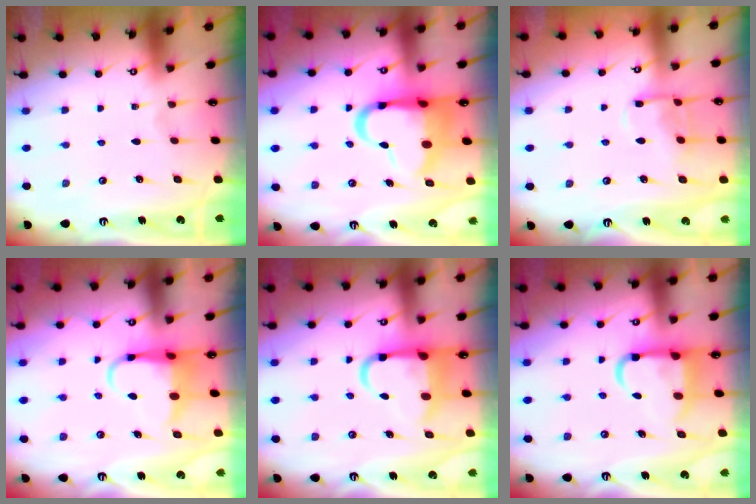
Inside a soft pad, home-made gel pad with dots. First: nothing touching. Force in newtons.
{"total": 13.9, "press": 13.3, "slide": 4.0}
{"total": 9.2, "press": 9.2, "slide": 0.9}
{"total": 6.6, "press": 6.5, "slide": 1.2}
{"total": 9.2, "press": 8.9, "slide": 2.4}
{"total": 9.8, "press": 9.7, "slide": 1.4}